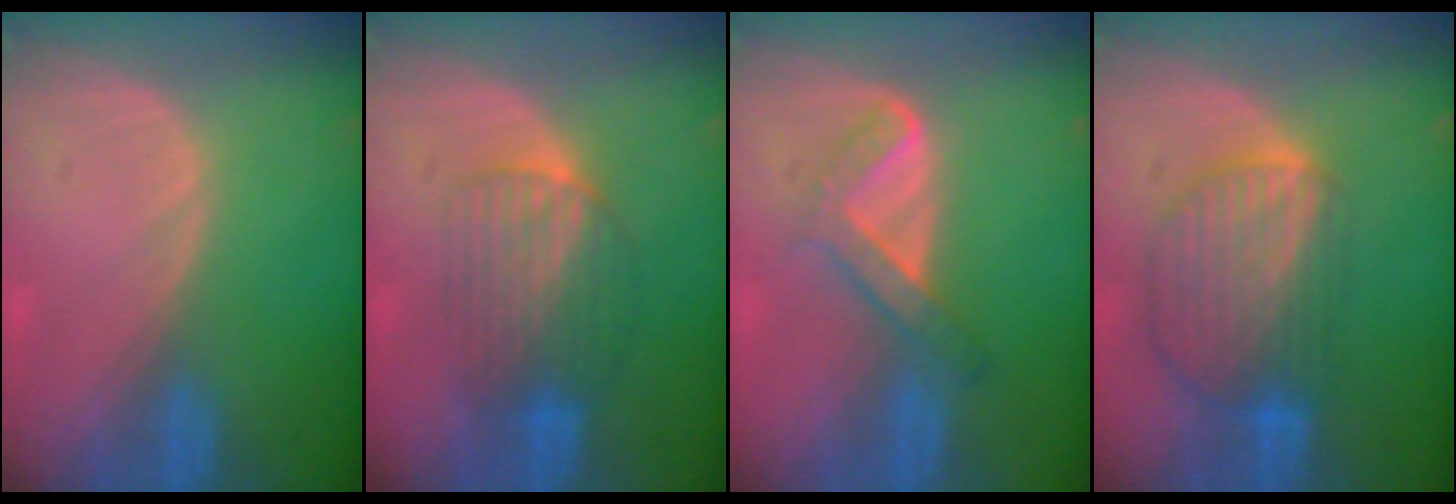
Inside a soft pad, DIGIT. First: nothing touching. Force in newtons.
{"total": 6.3, "press": 6.2, "slide": 1.1}
{"total": 4.8, "press": 4.8, "slide": 0.9}
{"total": 8.9, "press": 7.8, "slide": 4.4}